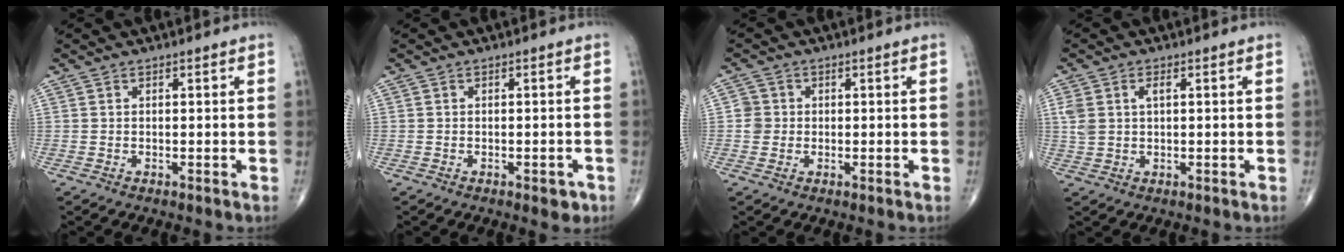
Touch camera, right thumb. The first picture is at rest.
{"total": 2.3, "force": [-1.2, 1.2, 1.6], "torque": [-0.010, 0.004, -0.012]}
{"total": 2.6, "force": [0.0, 2.6, 0.5], "torque": [0.011, 0.006, -0.003]}
{"total": 4.5, "force": [1.2, 2.7, 3.5], "torque": [-0.086, 0.010, 0.027]}